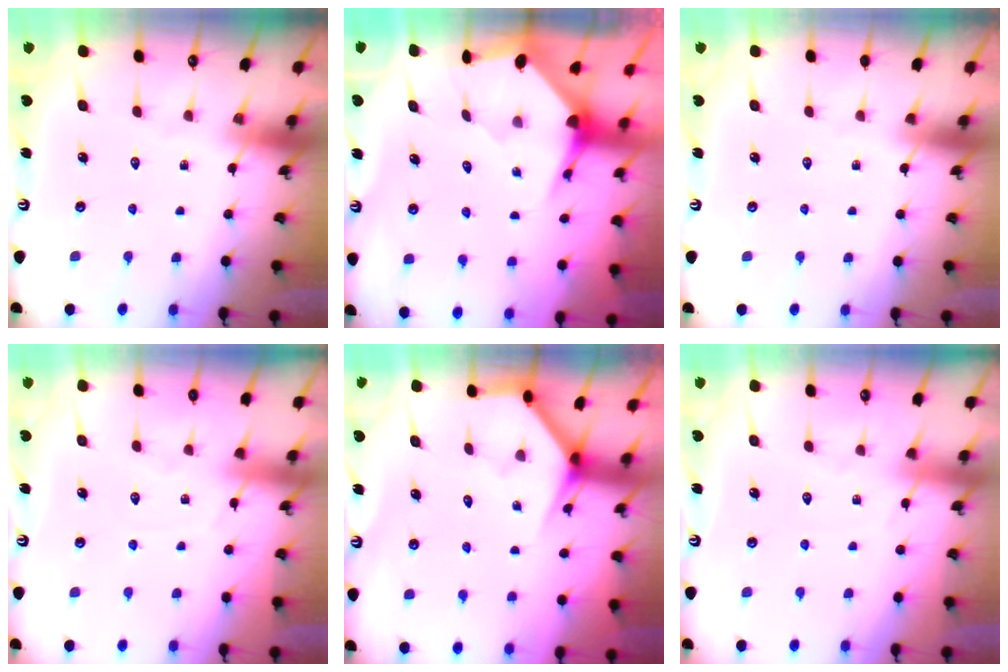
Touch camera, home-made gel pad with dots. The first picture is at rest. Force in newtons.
{"total": 3.5, "press": 3.5, "slide": 0.5}
{"total": 0.0}
{"total": 4.8, "press": 4.7, "slide": 0.6}
{"total": 3.8, "press": 3.8, "slide": 0.3}
{"total": 3.8, "press": 3.8, "slide": 0.6}